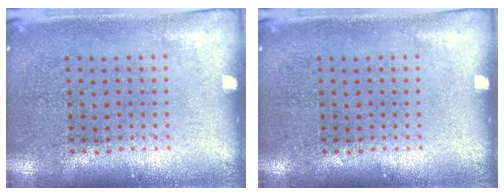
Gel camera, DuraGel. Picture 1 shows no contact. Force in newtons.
{"total": 0.0}